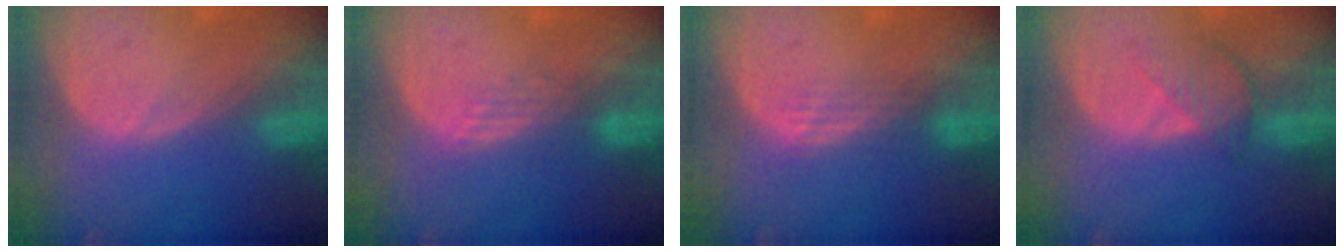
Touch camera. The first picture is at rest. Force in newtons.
{"total": 2.9, "press": 2.4, "slide": 1.6}
{"total": 2.9, "press": 2.5, "slide": 1.5}
{"total": 4.3, "press": 3.8, "slide": 1.9}